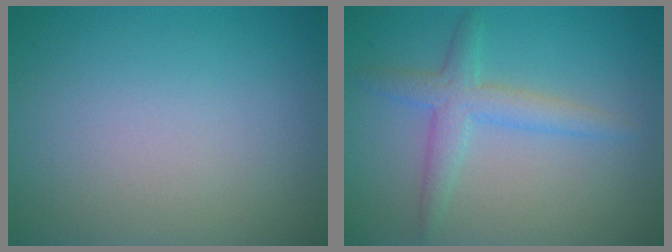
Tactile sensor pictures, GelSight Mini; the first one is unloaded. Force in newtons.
{"total": 3.1, "press": 3.1, "slide": 0.1}